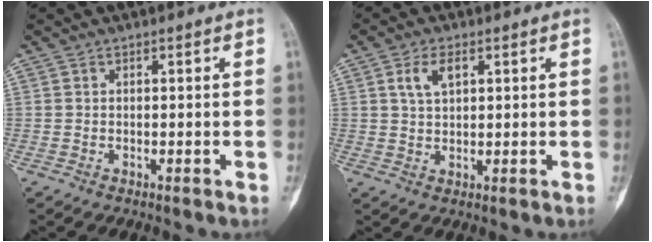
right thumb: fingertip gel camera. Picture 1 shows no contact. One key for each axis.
{"total": 4.5, "fx": 1.8, "fy": 2.5, "fz": 3.3, "tx": -0.056, "ty": 0.000, "tz": 0.035}